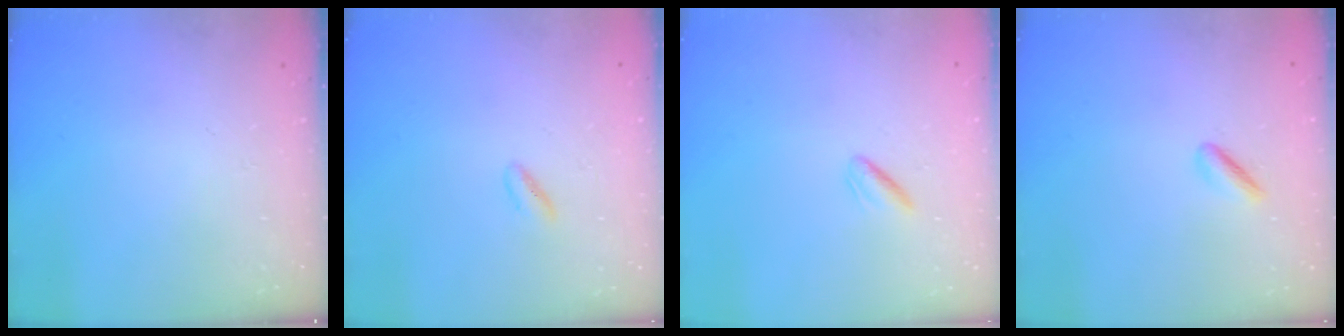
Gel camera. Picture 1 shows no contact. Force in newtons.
{"total": 1.7, "press": 1.4, "slide": 0.9}
{"total": 2.3, "press": 1.9, "slide": 1.2}
{"total": 1.9, "press": 1.6, "slide": 0.9}